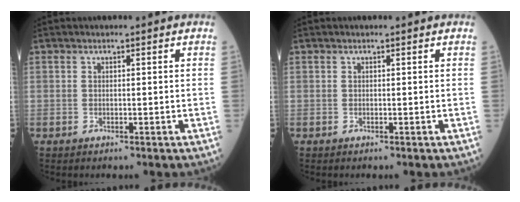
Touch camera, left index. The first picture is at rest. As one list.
[{"total": 0.0}]